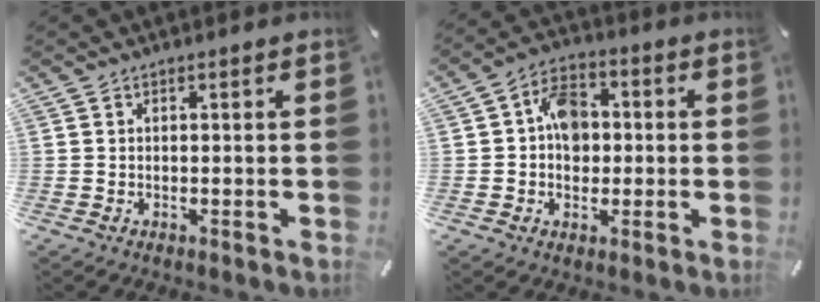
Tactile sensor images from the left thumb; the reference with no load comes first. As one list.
[{"total": 8.0, "force": [0.2, 6.4, 4.7], "torque": [-0.069, 0.011, 0.005]}]